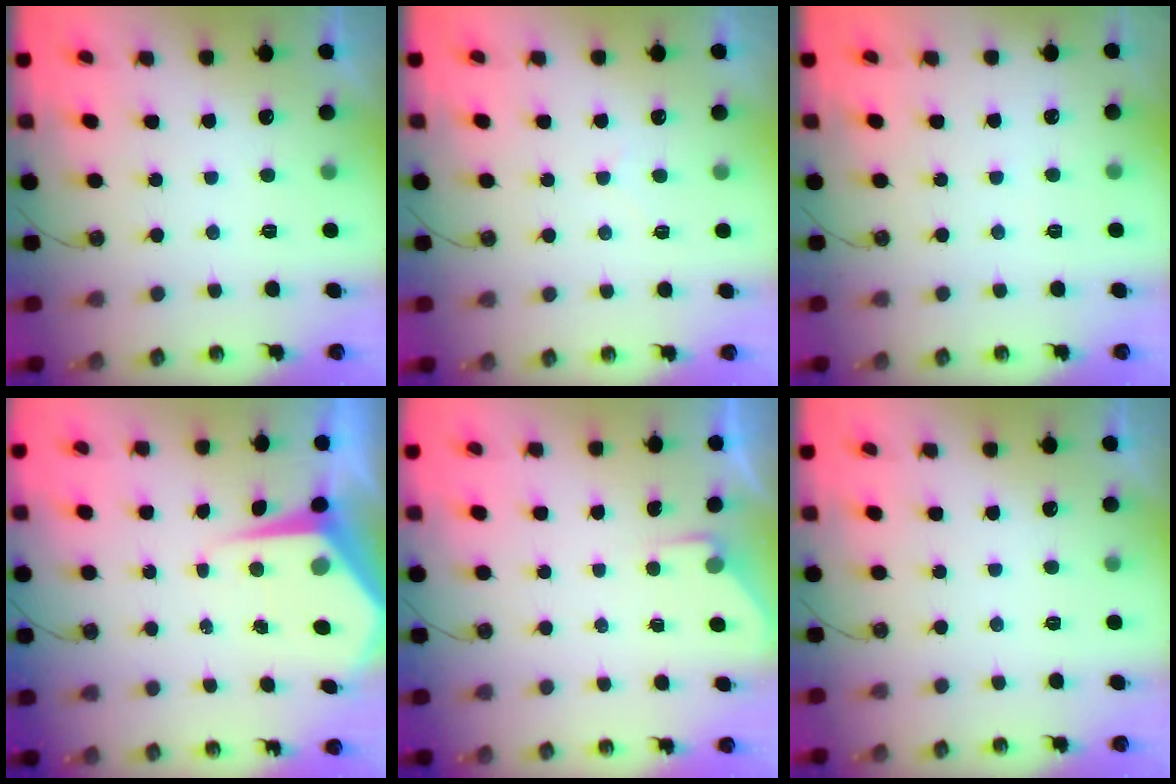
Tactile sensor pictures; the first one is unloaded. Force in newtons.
{"total": 5.0, "press": 4.9, "slide": 0.6}
{"total": 3.0, "press": 2.9, "slide": 0.4}
{"total": 7.3, "press": 7.3, "slide": 0.6}
{"total": 2.8, "press": 2.8, "slide": 0.4}
{"total": 0.0}